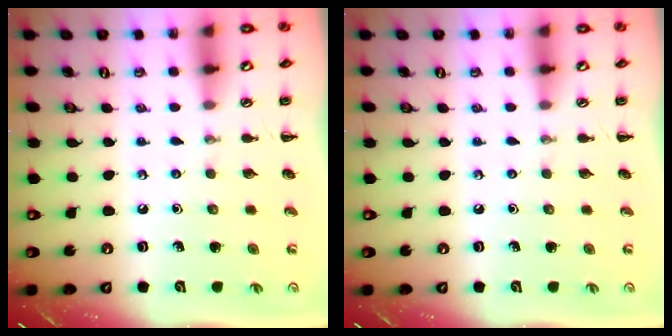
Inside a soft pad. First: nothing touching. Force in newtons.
{"total": 0.0}